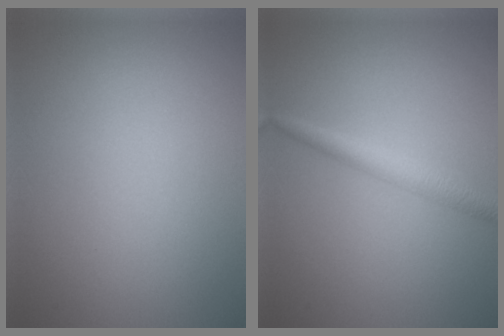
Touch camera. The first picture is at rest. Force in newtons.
{"total": 2.2, "press": 2.2, "slide": 0.1}